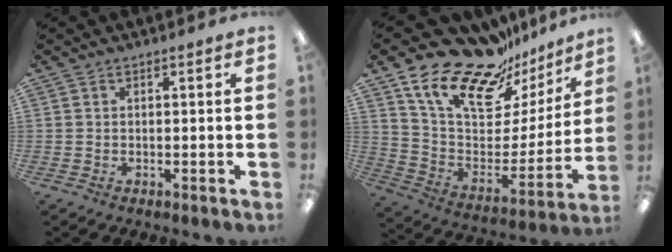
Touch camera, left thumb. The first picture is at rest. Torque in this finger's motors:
{"motor_torque": [0.80, 0.78, 1.32, -1.44, 0.19]}